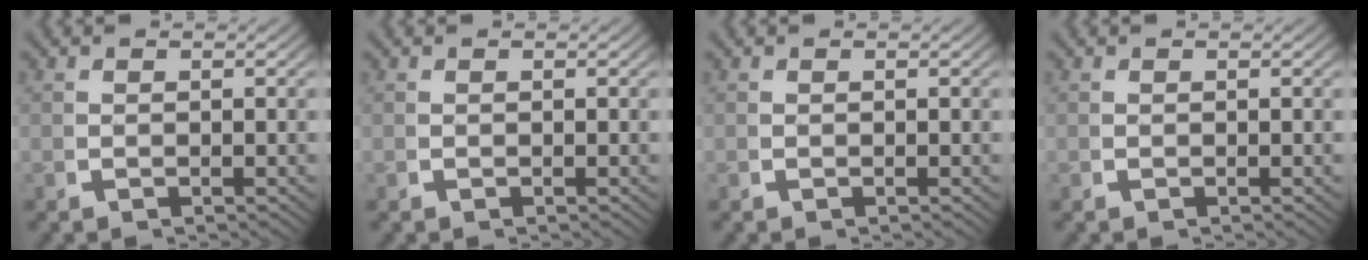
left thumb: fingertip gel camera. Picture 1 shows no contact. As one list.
[{"total": 0.0}, {"total": 0.0}, {"total": 0.0}]